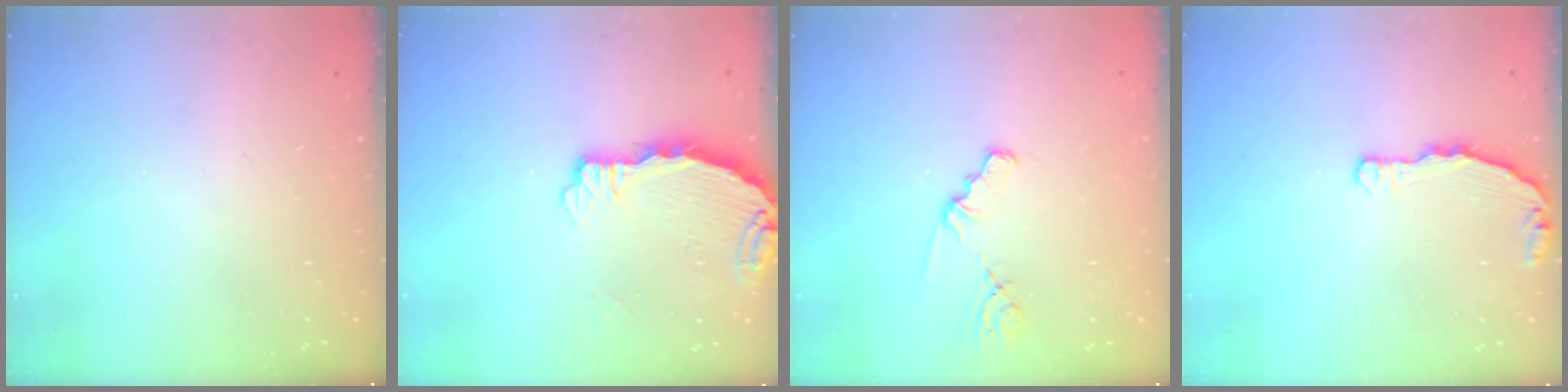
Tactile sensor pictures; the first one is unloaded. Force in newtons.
{"total": 3.8, "press": 3.8, "slide": 0.3}
{"total": 1.8, "press": 1.8, "slide": 0.2}
{"total": 4.3, "press": 4.3, "slide": 0.4}